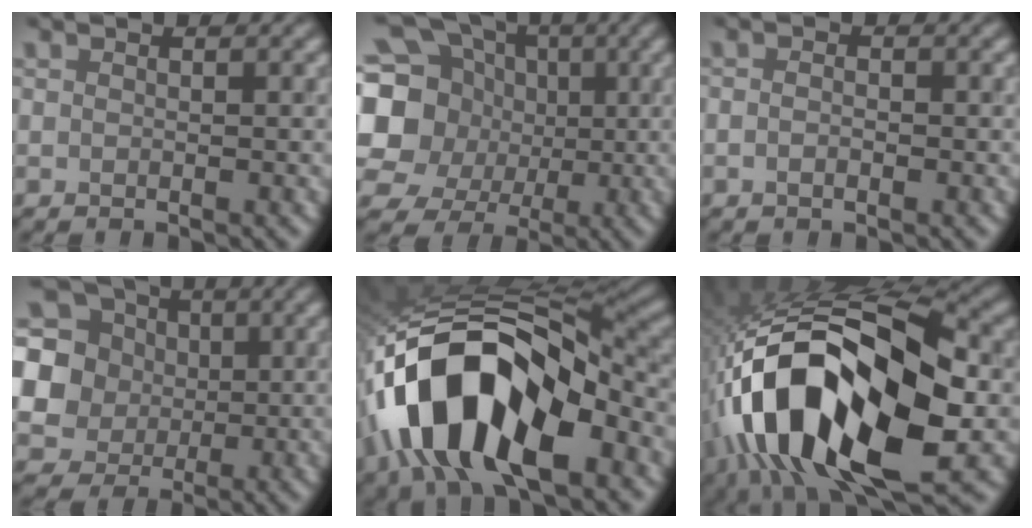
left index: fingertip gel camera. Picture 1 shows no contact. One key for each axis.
{"total": 16.9, "fx": 1.1, "fy": 15.3, "fz": 7.1, "tx": -0.183, "ty": 0.027, "tz": -0.021}
{"total": 1.0, "fx": -0.3, "fy": 0.4, "fz": 0.8, "tx": -0.019, "ty": 0.002, "tz": -0.009}
{"total": 12.2, "fx": 2.5, "fy": 11.0, "fz": 4.6, "tx": -0.145, "ty": 0.031, "tz": 0.039}
{"total": 15.8, "fx": -4.6, "fy": 7.9, "fz": 12.8, "tx": -0.218, "ty": 0.016, "tz": -0.088}
{"total": 19.8, "fx": -4.0, "fy": 9.0, "fz": 17.2, "tx": -0.329, "ty": 0.015, "tz": -0.071}